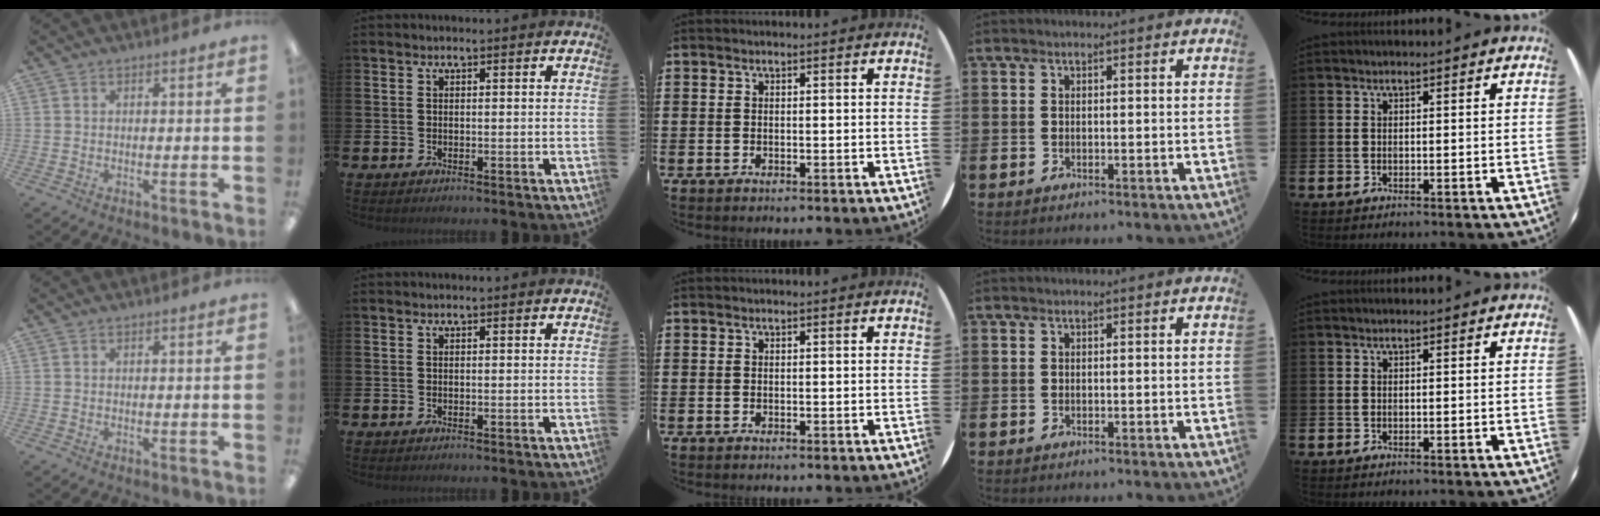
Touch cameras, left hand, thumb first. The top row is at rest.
{}